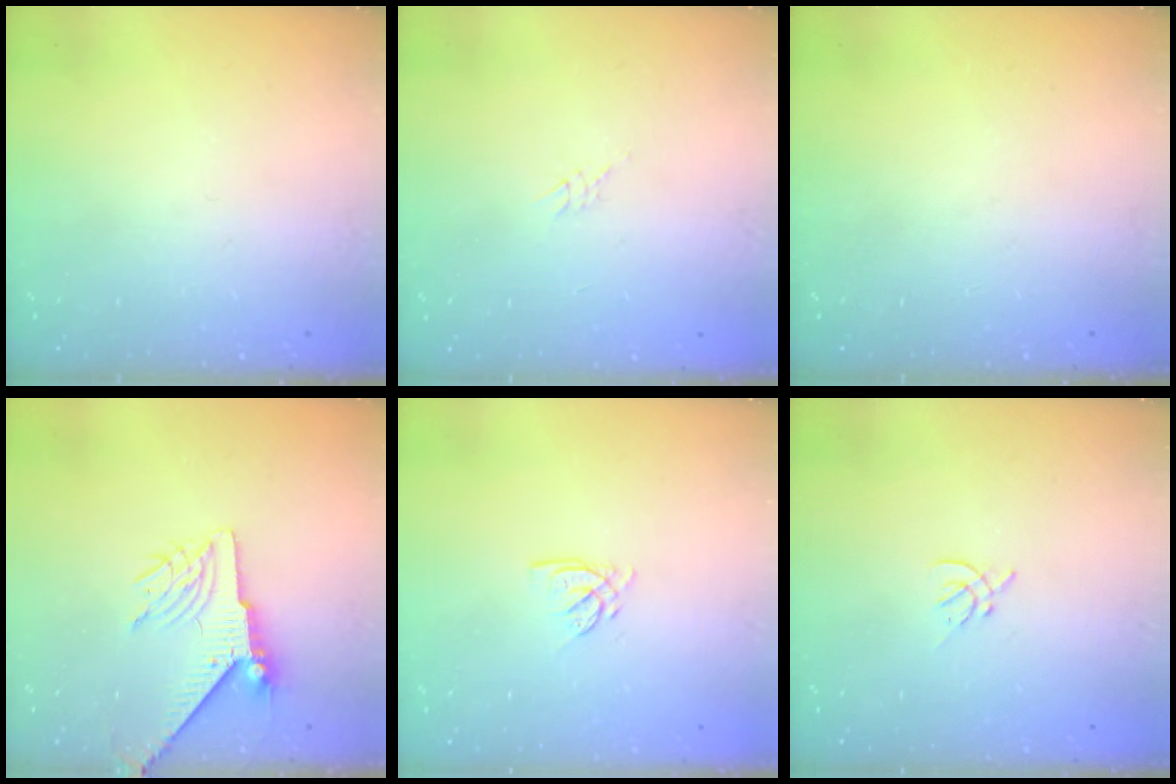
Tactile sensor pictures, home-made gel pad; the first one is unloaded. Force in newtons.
{"total": 2.6, "press": 2.6, "slide": 0.2}
{"total": 0.0}
{"total": 7.2, "press": 7.2, "slide": 1.0}
{"total": 2.8, "press": 2.8, "slide": 0.1}
{"total": 2.2, "press": 2.1, "slide": 0.6}